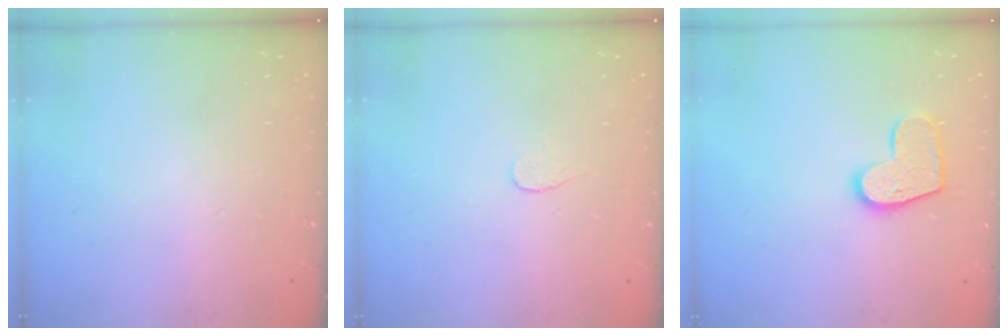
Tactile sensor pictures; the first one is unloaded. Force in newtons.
{"total": 3.3, "press": 3.3, "slide": 0.4}
{"total": 11.6, "press": 11.5, "slide": 0.5}